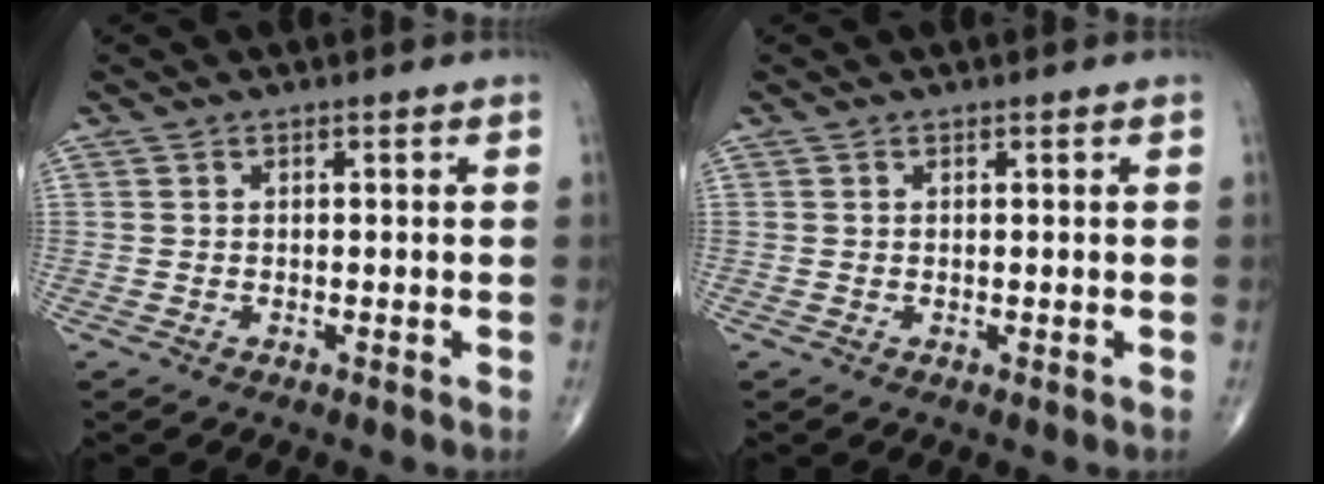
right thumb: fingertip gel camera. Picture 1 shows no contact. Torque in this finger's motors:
{"motor_torque": [-0.03, 0.01, -0.03, 0.04, 0.01]}